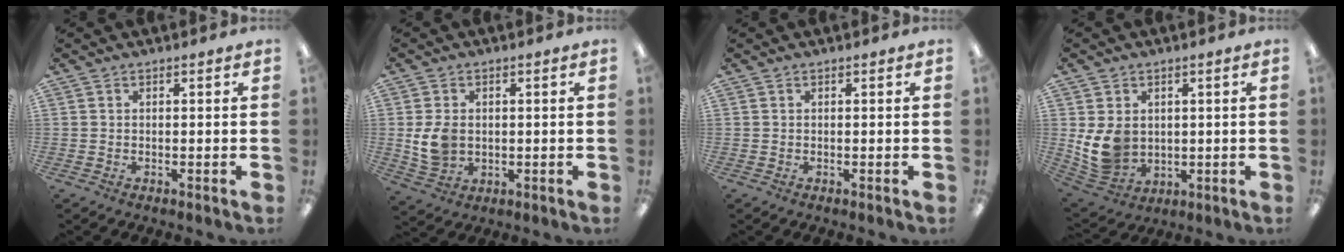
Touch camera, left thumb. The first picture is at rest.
{"total": 6.7, "force": [0.3, 5.2, 4.2], "torque": [-0.090, 0.003, 0.006]}
{"total": 0.0}
{"total": 9.6, "force": [0.9, 7.9, 5.4], "torque": [-0.127, -0.001, 0.021]}